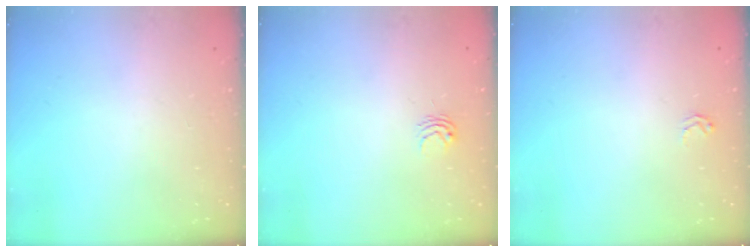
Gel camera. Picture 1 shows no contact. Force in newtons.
{"total": 2.9, "press": 2.9, "slide": 0.2}
{"total": 2.5, "press": 2.5, "slide": 0.3}